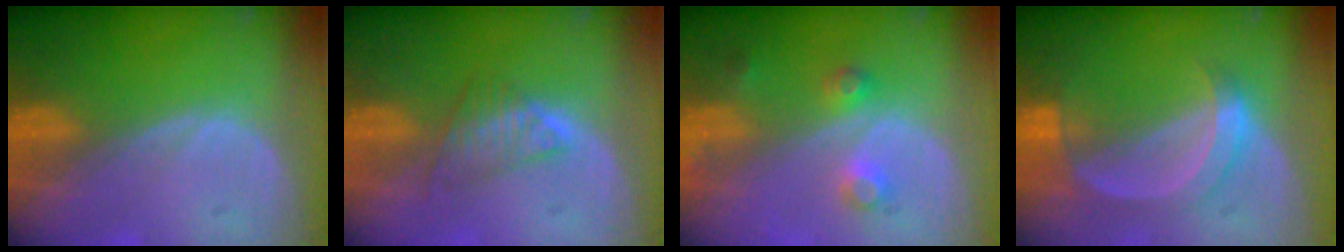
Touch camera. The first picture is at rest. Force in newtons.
{"total": 4.0, "press": 4.0, "slide": 0.6}
{"total": 3.9, "press": 3.6, "slide": 1.5}
{"total": 5.6, "press": 5.3, "slide": 1.7}